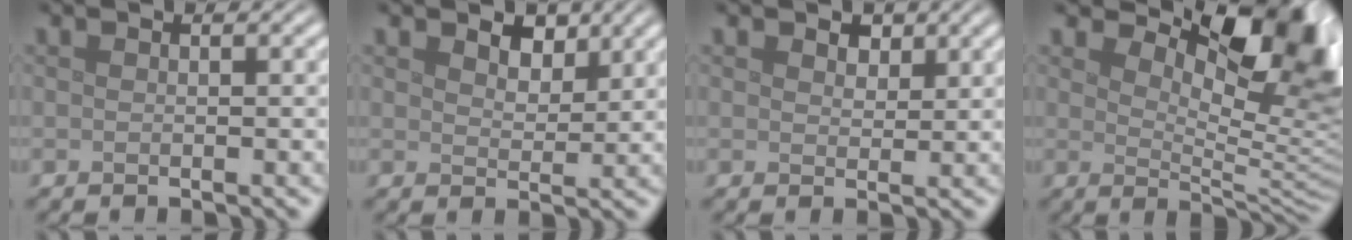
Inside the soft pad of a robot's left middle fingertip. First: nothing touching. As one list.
[{"total": 2.4, "force": [1.7, 1.3, 1.1], "torque": [-0.025, -0.005, 0.025]}, {"total": 1.6, "force": [1.1, 1.0, 0.6], "torque": [-0.011, -0.005, 0.015]}, {"total": 12.1, "force": [6.4, 5.1, 9.0], "torque": [-0.121, 0.000, 0.110]}]